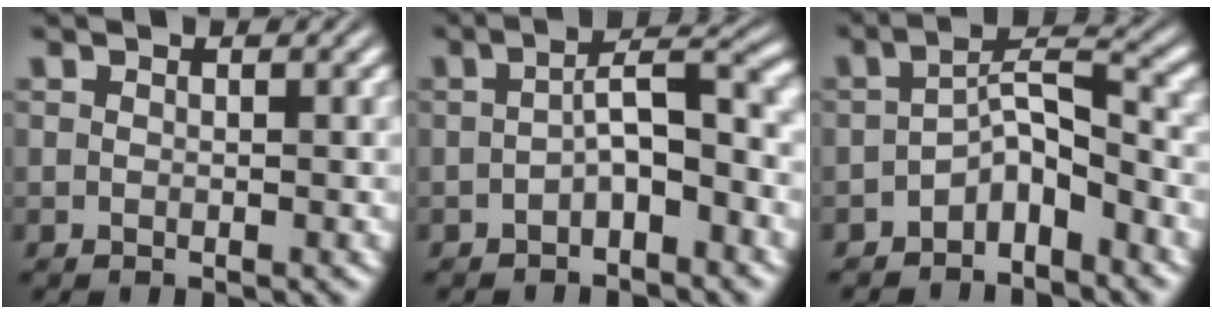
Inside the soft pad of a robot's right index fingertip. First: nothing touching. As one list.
[{"total": 3.0, "force": [-0.9, -0.1, 2.9], "torque": [-0.031, 0.000, -0.012]}, {"total": 3.5, "force": [-1.9, 1.0, 2.7], "torque": [-0.022, -0.013, -0.027]}]